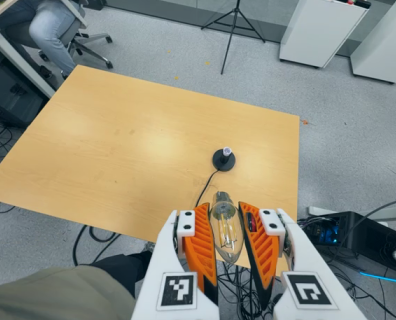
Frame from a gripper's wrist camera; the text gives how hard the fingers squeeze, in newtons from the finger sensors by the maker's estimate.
{"total": 20.0, "left": 21.5, "right": 18.4}